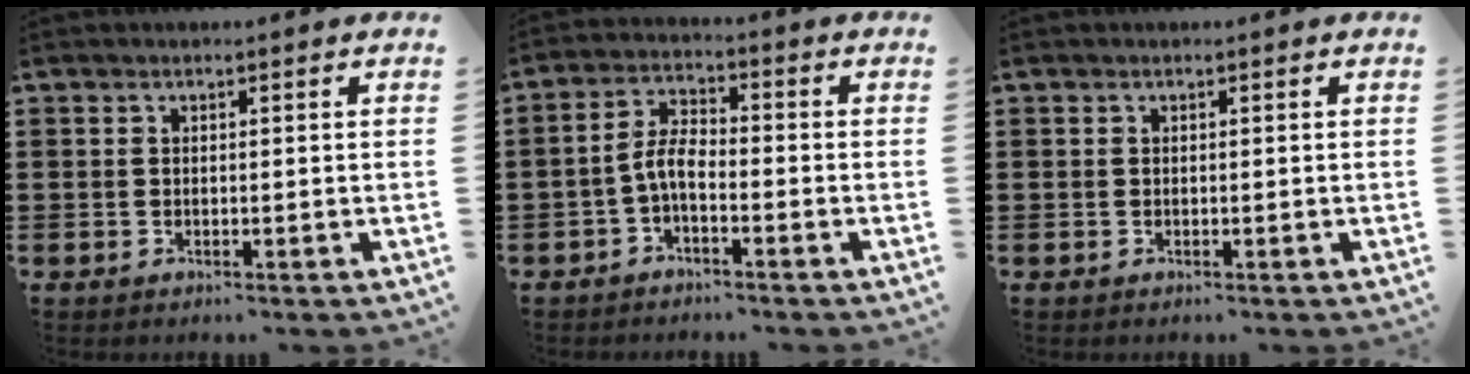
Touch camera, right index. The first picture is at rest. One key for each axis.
{"total": 4.4, "fx": -1.6, "fy": 1.7, "fz": 3.7, "tx": -0.088, "ty": 0.005, "tz": -0.039}
{"total": 0.0}